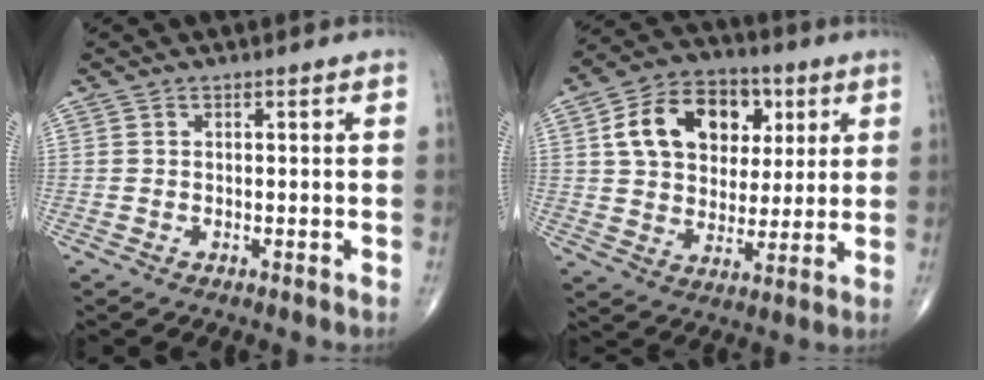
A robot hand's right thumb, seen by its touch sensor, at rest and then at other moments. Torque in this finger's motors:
{"motor_torque": [-0.57, 1.14, 0.24, -0.03, 0.23]}